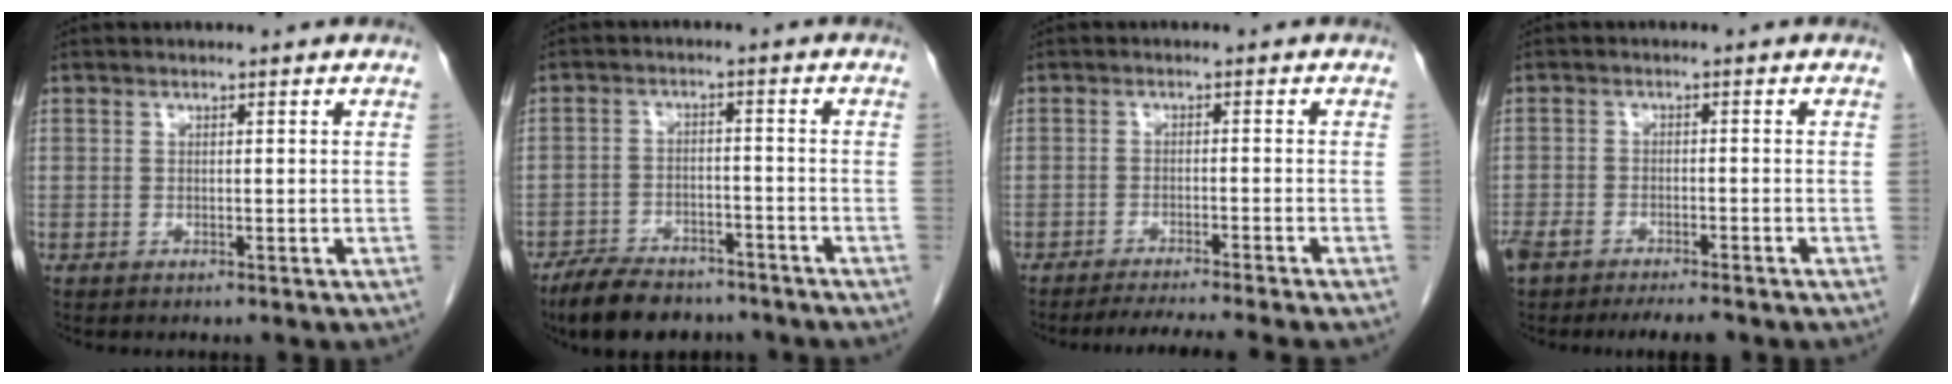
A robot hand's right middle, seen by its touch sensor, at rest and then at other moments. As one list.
[{"total": 10.5, "force": [-8.7, 4.2, 4.3], "torque": [-0.070, -0.007, -0.137]}, {"total": 8.0, "force": [-7.1, -1.3, 3.5], "torque": [-0.032, -0.016, -0.108]}, {"total": 8.0, "force": [-6.4, 2.3, 4.3], "torque": [-0.070, -0.001, -0.099]}]